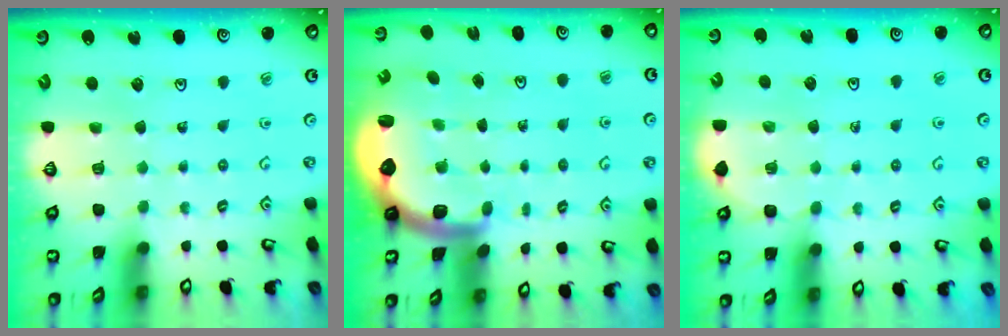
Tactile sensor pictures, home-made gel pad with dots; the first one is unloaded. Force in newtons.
{"total": 2.8, "press": 2.5, "slide": 1.4}
{"total": 4.4, "press": 3.9, "slide": 1.9}